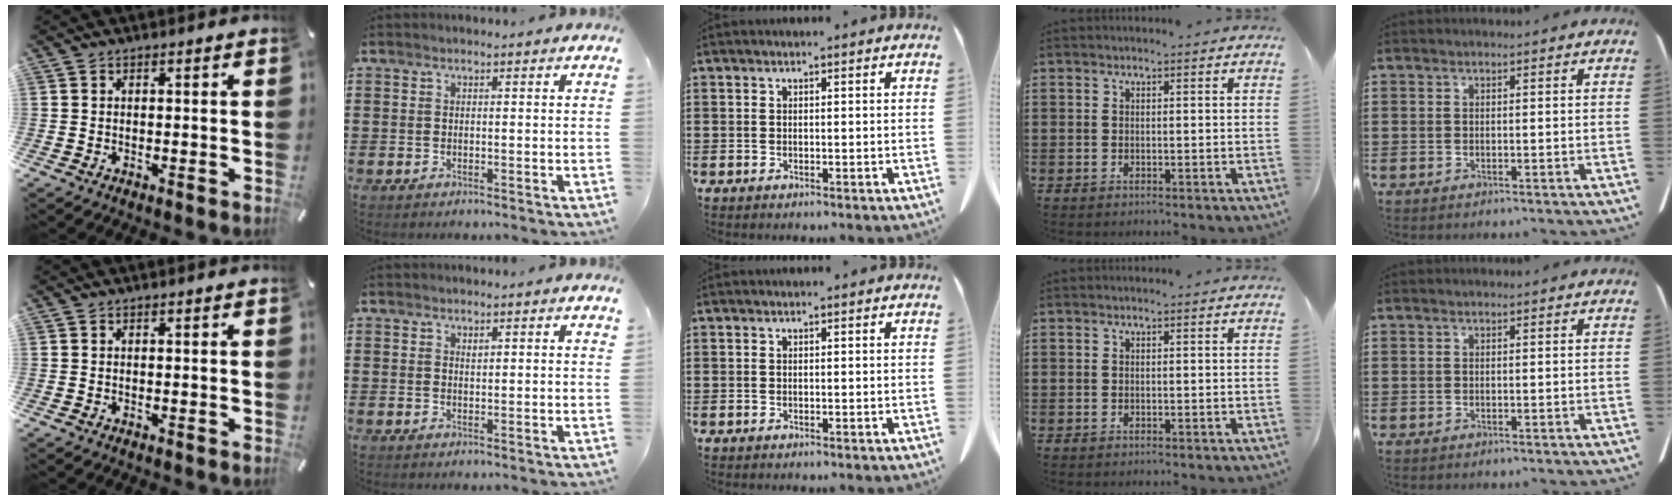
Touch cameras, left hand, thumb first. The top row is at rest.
{"index": {"total": 1.2, "force": [1.1, 0.4, 0.4], "torque": [-0.002, -0.002, 0.019]}}